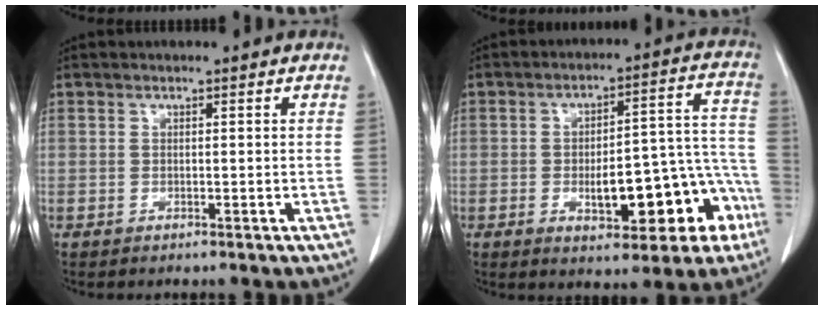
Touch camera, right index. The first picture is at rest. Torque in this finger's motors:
{"motor_torque": [1.21, -0.92, 0.52, 0.11]}